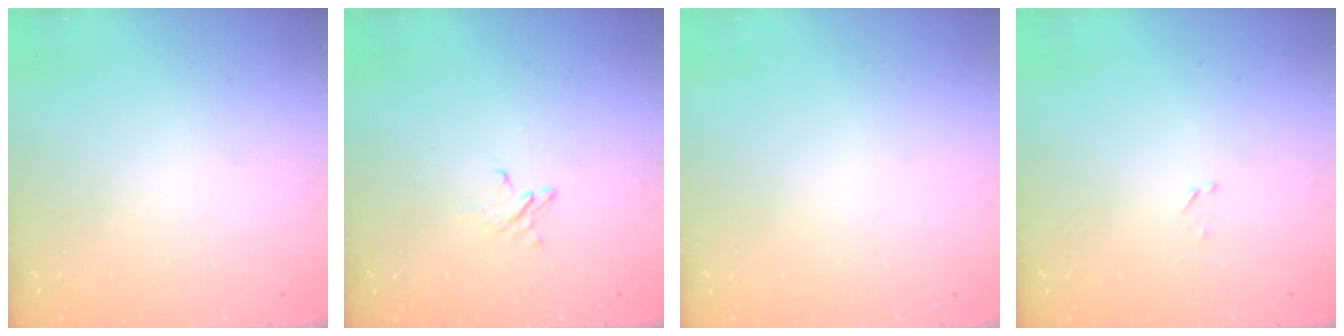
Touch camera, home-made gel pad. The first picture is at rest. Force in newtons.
{"total": 2.7, "press": 2.7, "slide": 0.3}
{"total": 0.0}
{"total": 1.6, "press": 1.6, "slide": 0.2}